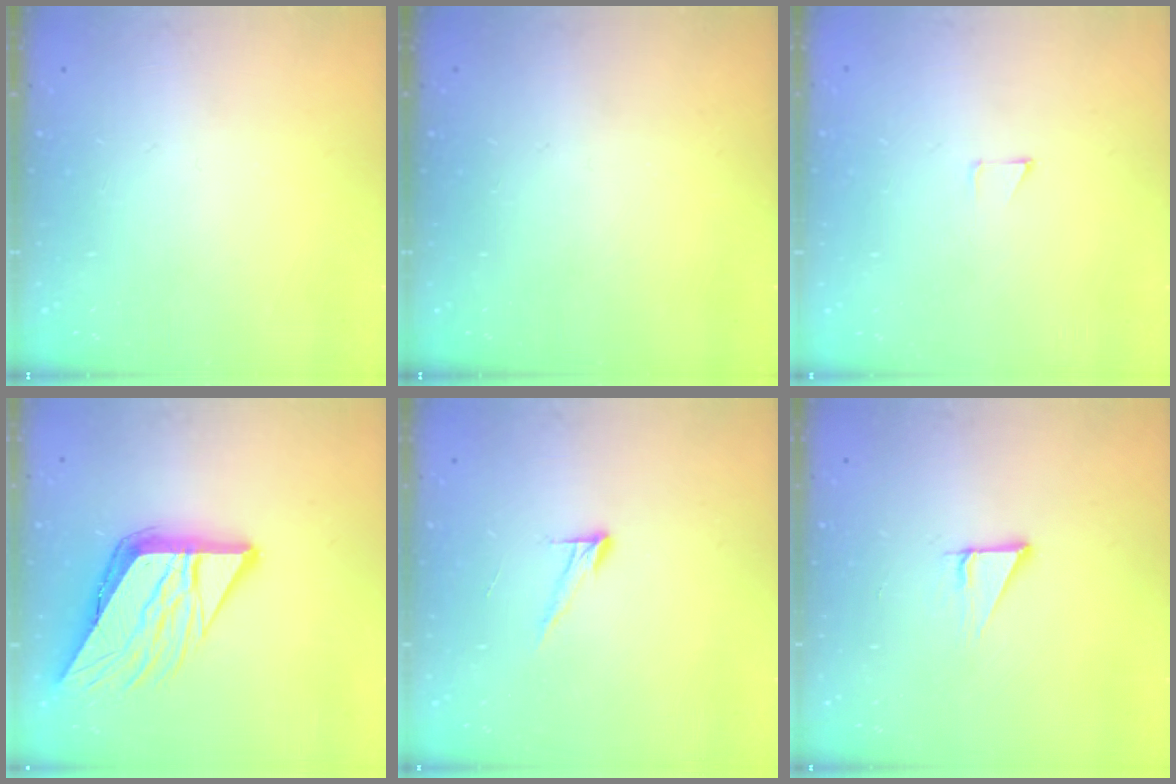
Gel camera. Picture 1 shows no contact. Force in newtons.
{"total": 0.0}
{"total": 2.6, "press": 2.6, "slide": 0.2}
{"total": 15.9, "press": 15.9, "slide": 1.6}
{"total": 7.1, "press": 7.0, "slide": 0.4}
{"total": 2.9, "press": 2.9, "slide": 0.1}